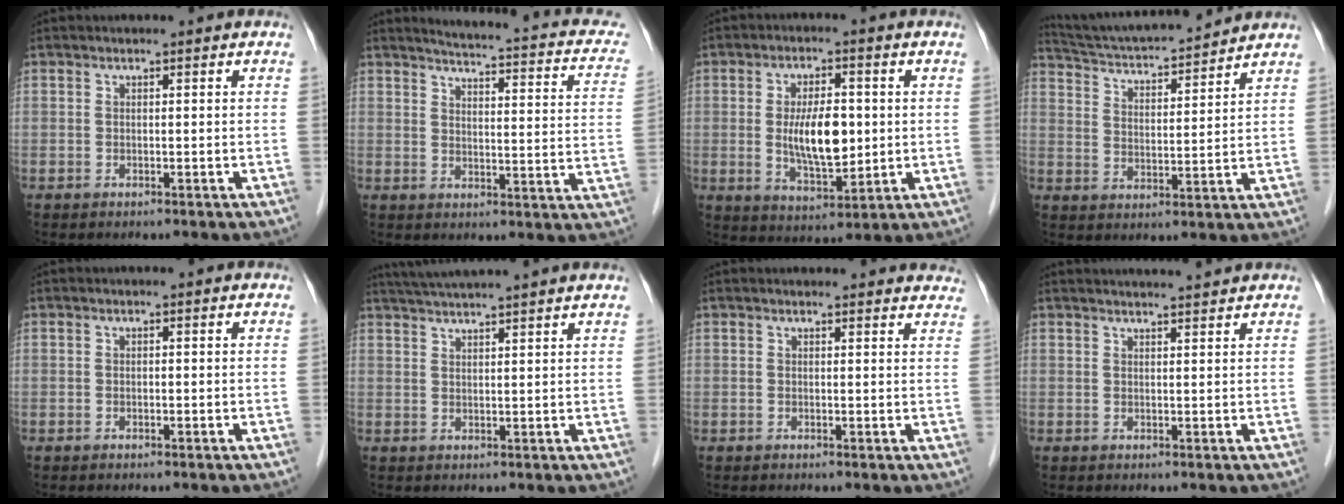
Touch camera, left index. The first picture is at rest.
{"total": 15.6, "force": [12.6, 3.8, 8.3], "torque": [-0.096, -0.009, 0.124]}
{"total": 8.7, "force": [0.2, 3.4, 8.1], "torque": [-0.152, -0.004, 0.009]}
{"total": 14.4, "force": [13.5, 0.9, 4.9], "torque": [-0.093, 0.014, 0.218]}
{"total": 0.0}
{"total": 9.8, "force": [8.8, -0.9, 4.3], "torque": [-0.076, 0.035, 0.124]}
{"total": 11.4, "force": [10.9, 2.4, 2.4], "torque": [0.002, 0.007, 0.099]}
{"total": 5.5, "force": [5.2, -0.4, 1.6], "torque": [-0.021, 0.019, 0.065]}